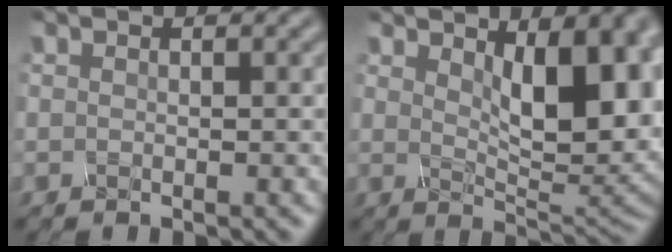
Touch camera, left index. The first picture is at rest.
{"total": 9.6, "force": [2.5, 3.9, 8.4], "torque": [-0.110, -0.002, 0.042]}